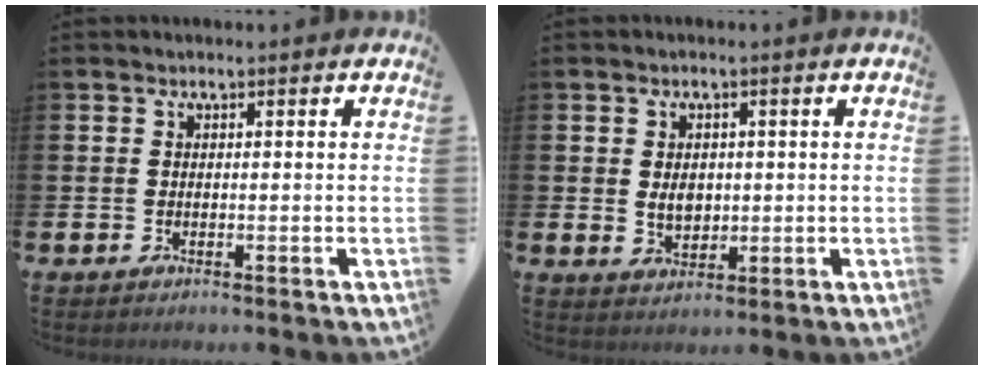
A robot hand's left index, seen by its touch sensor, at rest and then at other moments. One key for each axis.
{"total": 3.0, "fx": 0.4, "fy": 2.2, "fz": 2.0, "tx": -0.026, "ty": 0.003, "tz": 0.002}